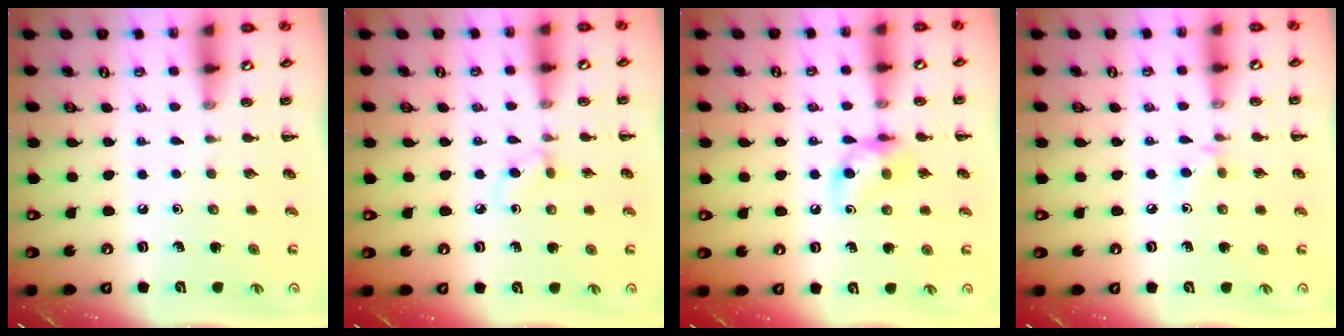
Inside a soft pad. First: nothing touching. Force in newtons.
{"total": 4.0, "press": 3.8, "slide": 1.3}
{"total": 9.3, "press": 9.3, "slide": 0.7}
{"total": 4.6, "press": 4.3, "slide": 1.7}